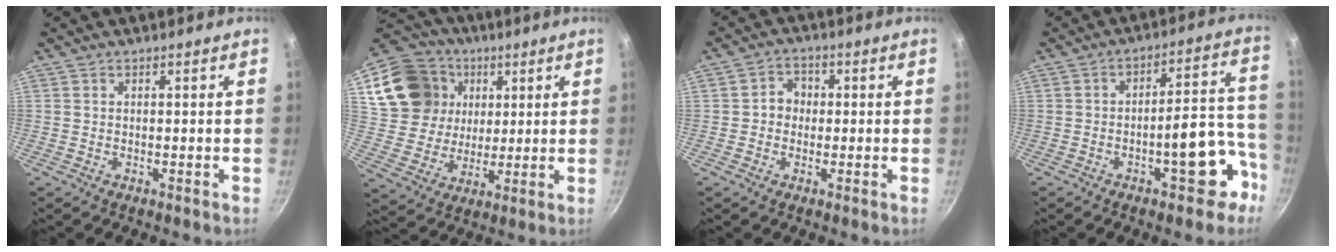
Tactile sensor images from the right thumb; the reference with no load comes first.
{"total": 19.4, "force": [6.3, 16.3, 8.2], "torque": [-0.146, 0.008, 0.124]}
{"total": 4.2, "force": [-0.2, 3.7, 1.8], "torque": [0.002, 0.011, -0.010]}
{"total": 12.6, "force": [-5.9, 5.1, 9.9], "torque": [-0.082, 0.074, -0.075]}